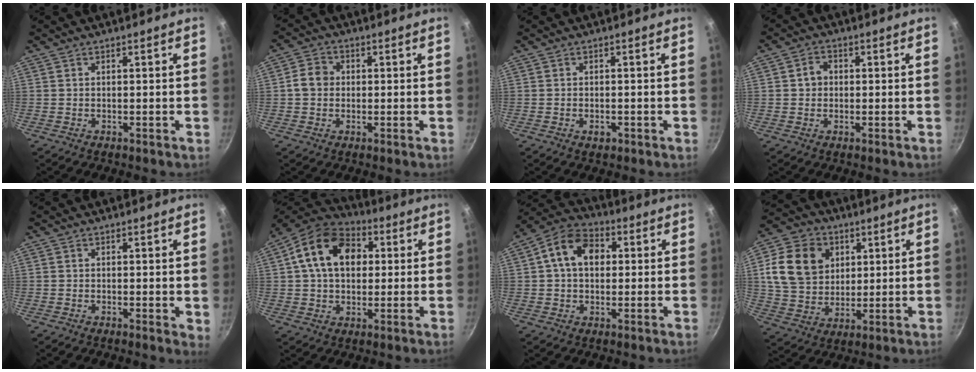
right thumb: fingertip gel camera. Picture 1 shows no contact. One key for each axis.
{"total": 4.6, "fx": 0.1, "fy": 4.0, "fz": 2.2, "tx": -0.024, "ty": 0.009, "tz": -0.009}
{"total": 1.7, "fx": -0.7, "fy": 1.1, "fz": 1.1, "tx": -0.017, "ty": 0.003, "tz": -0.012}
{"total": 3.4, "fx": 0.2, "fy": 2.9, "fz": 1.6, "tx": -0.011, "ty": 0.011, "tz": -0.001}
{"total": 1.8, "fx": 0.4, "fy": 0.9, "fz": 1.5, "tx": -0.015, "ty": -0.003, "tz": 0.002}
{"total": 16.1, "fx": 3.6, "fy": 11.5, "fz": 10.7, "tx": -0.155, "ty": 0.020, "tz": 0.044}
{"total": 11.2, "fx": 2.1, "fy": 8.1, "fz": 7.4, "tx": -0.099, "ty": 0.021, "tz": 0.017}
{"total": 15.8, "fx": 4.4, "fy": 12.5, "fz": 8.7, "tx": -0.143, "ty": -0.006, "tz": 0.081}